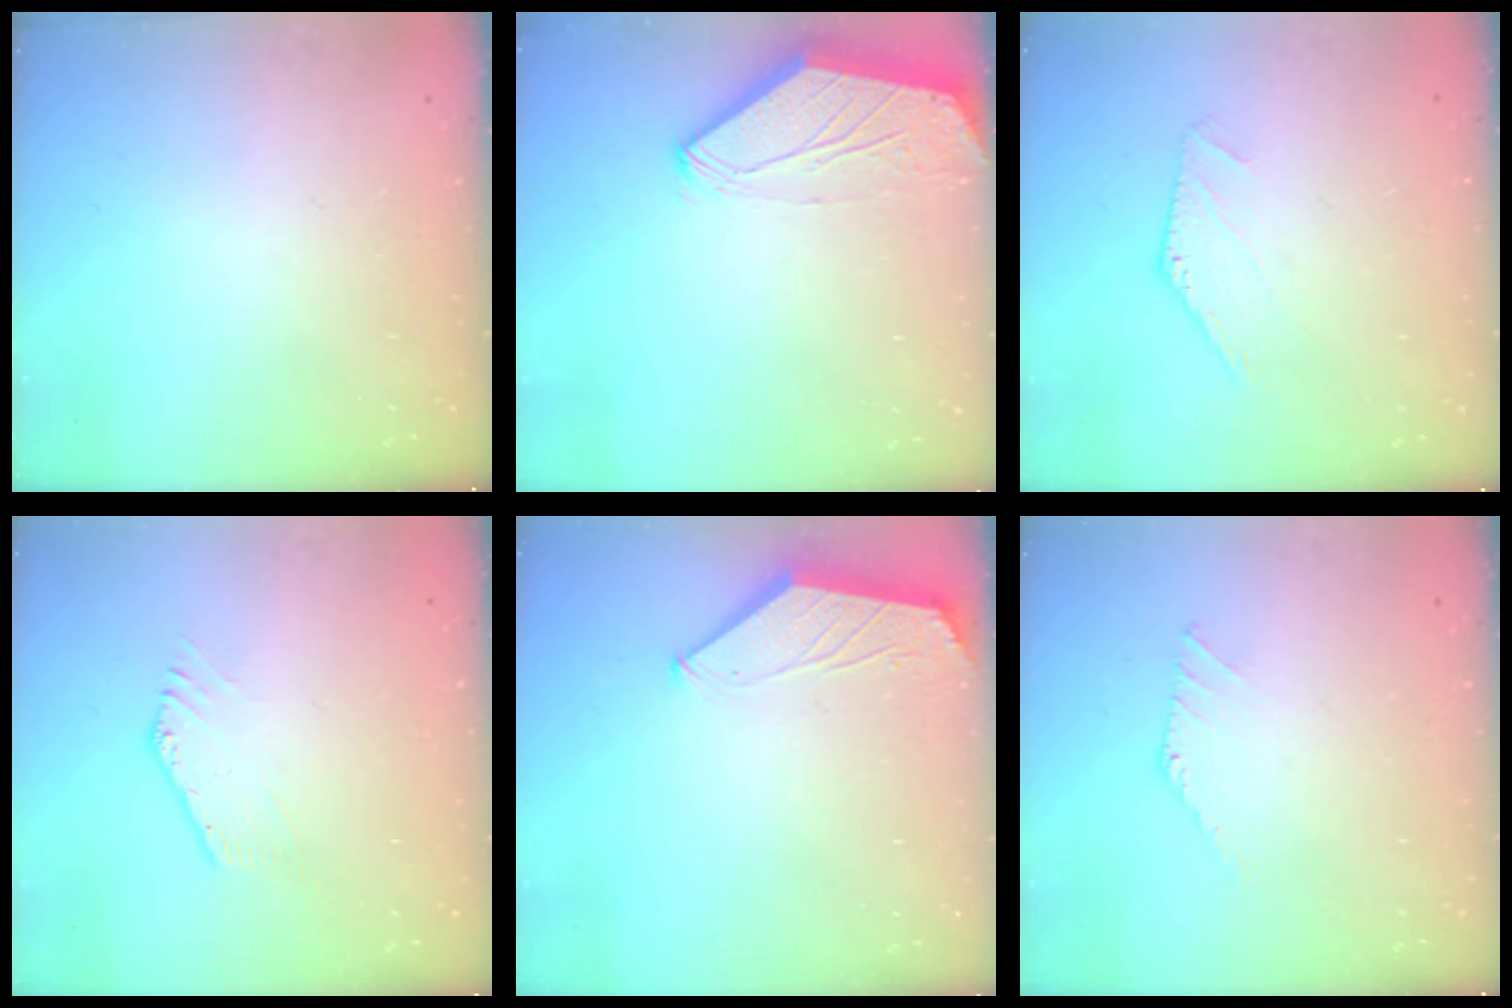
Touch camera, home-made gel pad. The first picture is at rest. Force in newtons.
{"total": 0.0}
{"total": 0.0}
{"total": 1.4, "press": 1.4, "slide": 0.4}
{"total": 1.5, "press": 1.5, "slide": 0.4}
{"total": 0.0}